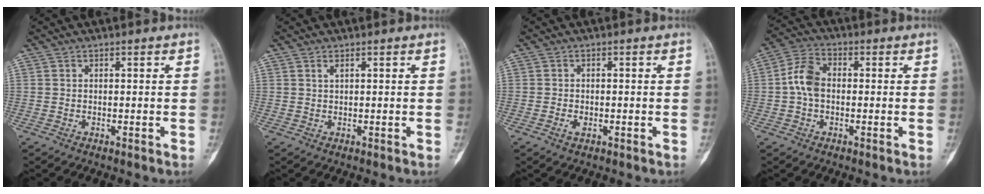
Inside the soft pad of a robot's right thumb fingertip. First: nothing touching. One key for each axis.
{"total": 0.7, "fx": 0.4, "fy": 0.2, "fz": 0.6, "tx": -0.013, "ty": 0.002, "tz": 0.009}
{"total": 1.7, "fx": -0.7, "fy": 1.0, "fz": 1.2, "tx": -0.023, "ty": 0.004, "tz": -0.013}
{"total": 6.7, "fx": -0.2, "fy": 4.5, "fz": 5.0, "tx": -0.096, "ty": 0.019, "tz": -0.014}